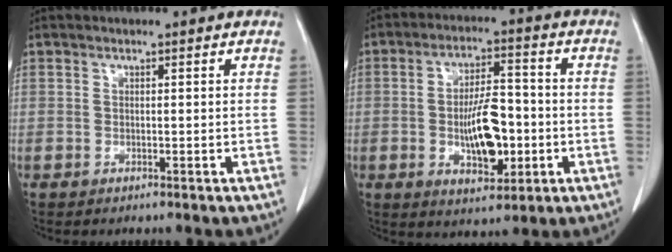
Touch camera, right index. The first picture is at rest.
{"total": 10.0, "force": [-1.9, 3.9, 9.0], "torque": [-0.163, 0.006, -0.027]}